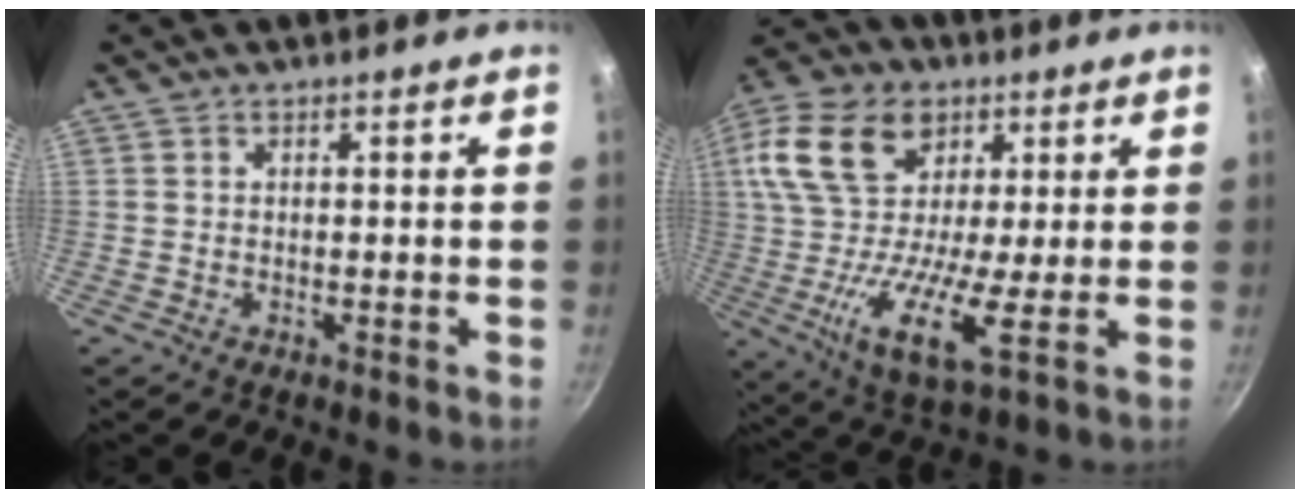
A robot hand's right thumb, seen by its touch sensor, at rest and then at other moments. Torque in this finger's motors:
{"motor_torque": [1.55, 2.26, 0.72, -0.38, 0.44]}